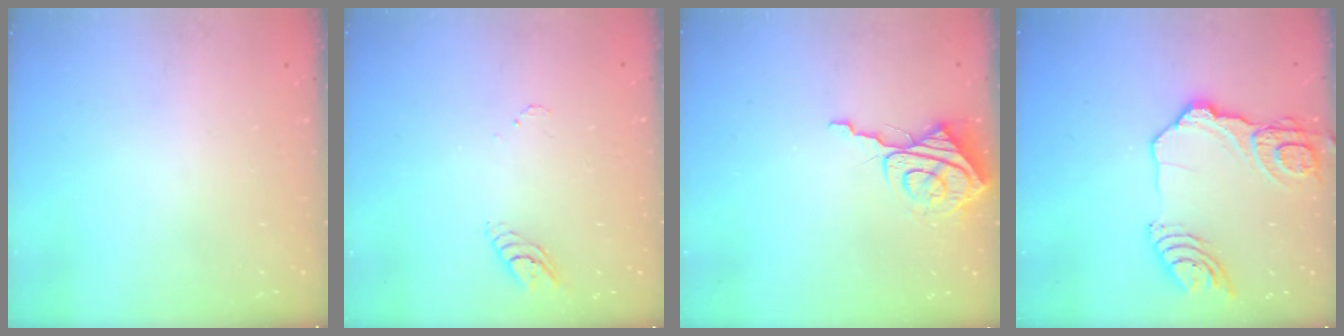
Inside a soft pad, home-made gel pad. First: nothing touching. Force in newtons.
{"total": 3.7, "press": 3.7, "slide": 0.5}
{"total": 8.9, "press": 8.8, "slide": 1.0}
{"total": 15.5, "press": 15.4, "slide": 1.8}